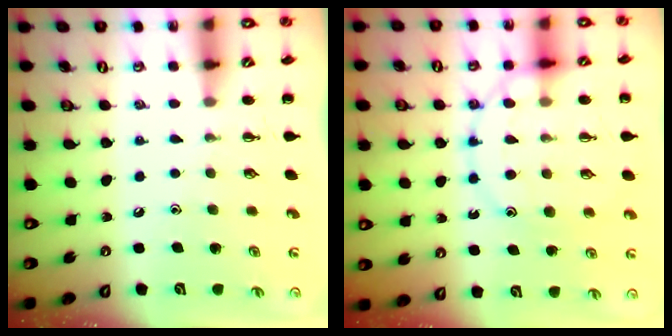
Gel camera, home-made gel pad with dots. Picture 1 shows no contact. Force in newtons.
{"total": 13.9, "press": 13.8, "slide": 1.3}